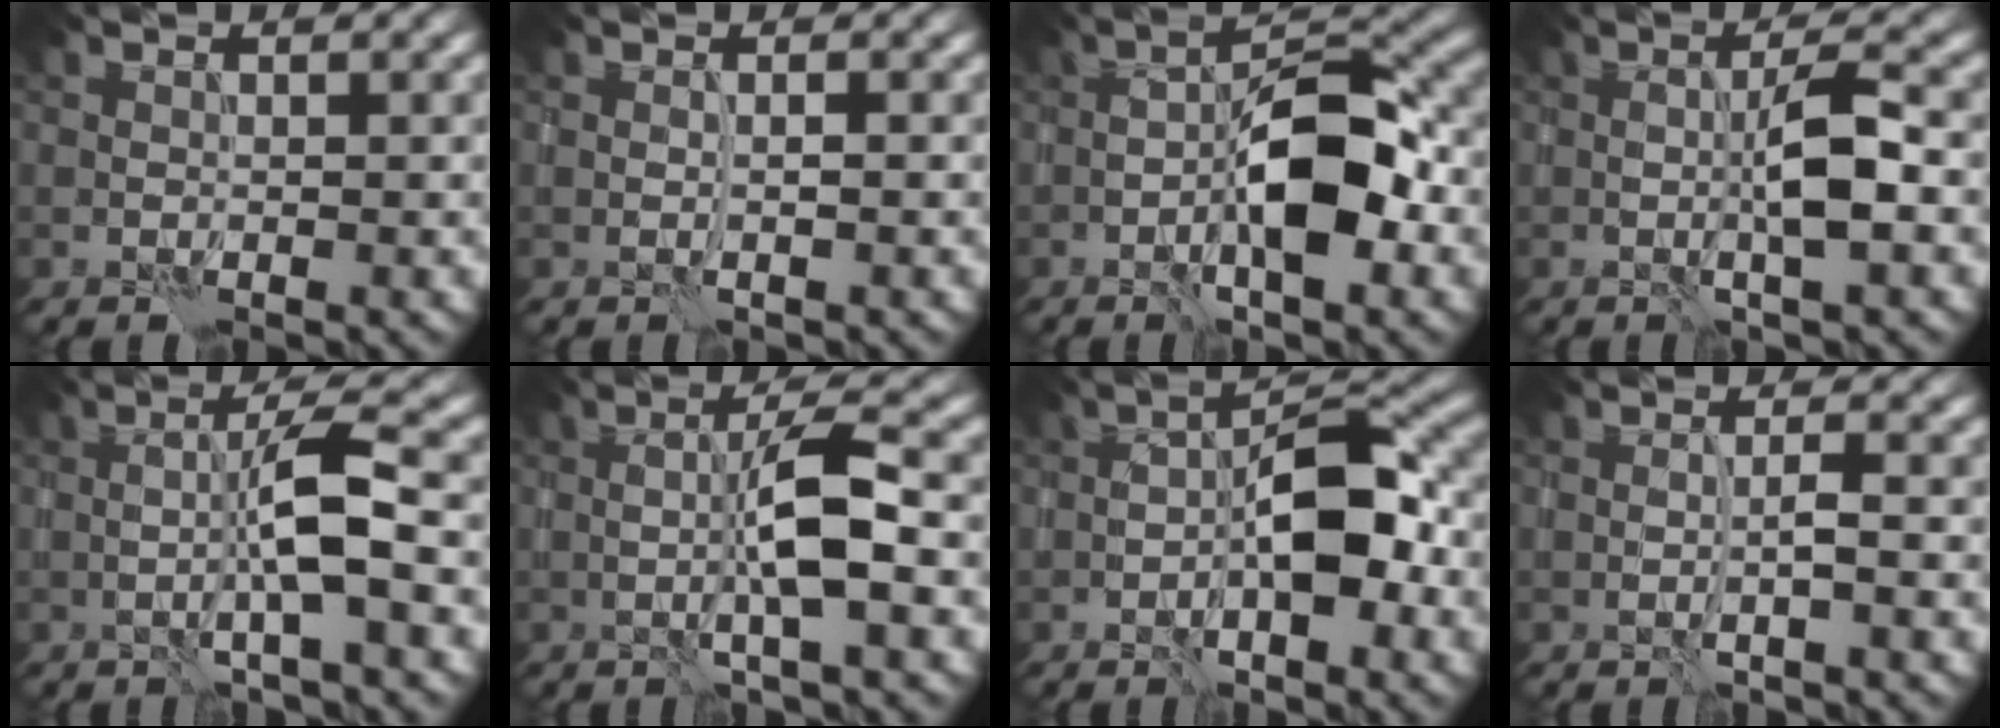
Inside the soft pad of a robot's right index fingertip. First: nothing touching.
{"total": 0.5, "force": [0.5, -0.1, 0.2], "torque": [-0.005, -0.003, 0.002]}
{"total": 6.1, "force": [-1.2, 1.8, 5.7], "torque": [-0.109, 0.010, -0.031]}
{"total": 2.8, "force": [0.3, -0.1, 2.8], "torque": [-0.069, 0.000, -0.002]}
{"total": 3.7, "force": [0.2, 0.0, 3.7], "torque": [-0.085, 0.004, -0.010]}
{"total": 3.8, "force": [0.5, 0.1, 3.7], "torque": [-0.090, 0.000, -0.002]}
{"total": 5.2, "force": [-0.8, 1.6, 4.8], "torque": [-0.091, 0.009, -0.023]}
{"total": 0.7, "force": [0.2, -0.4, 0.6], "torque": [-0.025, -0.003, -0.006]}